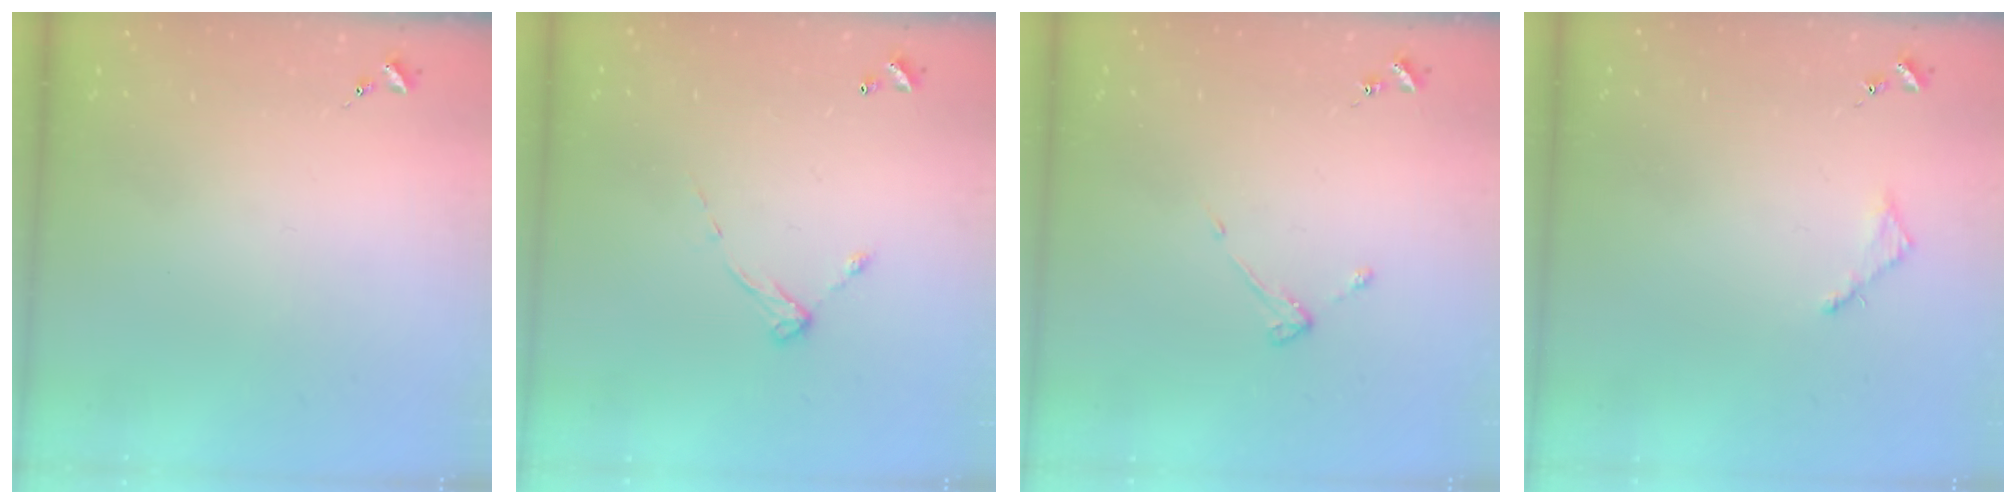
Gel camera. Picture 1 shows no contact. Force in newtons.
{"total": 6.9, "press": 6.9, "slide": 0.5}
{"total": 3.0, "press": 3.0, "slide": 0.4}
{"total": 2.8, "press": 2.7, "slide": 0.3}